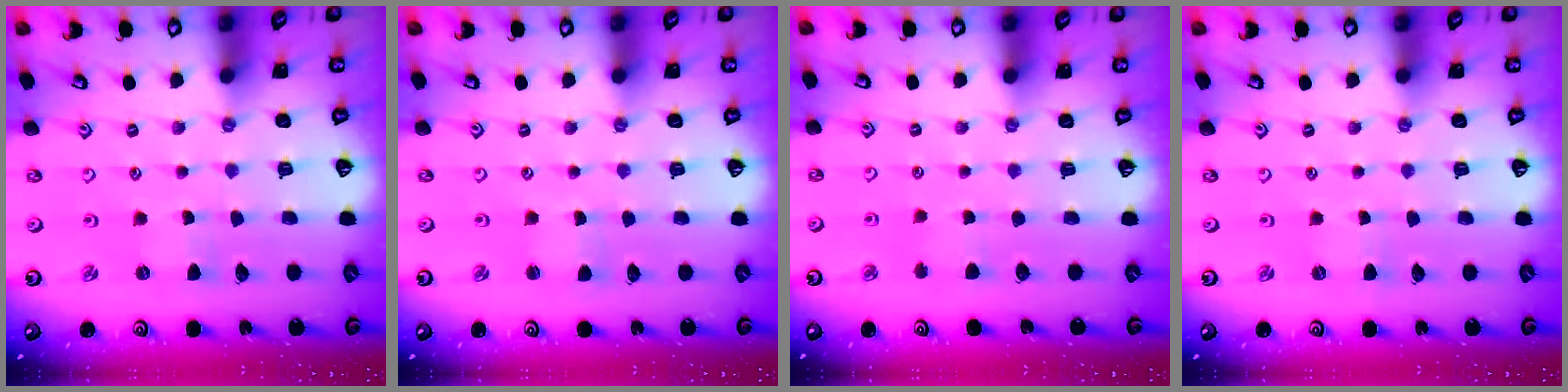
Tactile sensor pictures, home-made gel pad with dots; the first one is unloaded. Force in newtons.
{"total": 1.1, "press": 1.1, "slide": 0.1}
{"total": 2.8, "press": 2.7, "slide": 0.4}
{"total": 0.0}